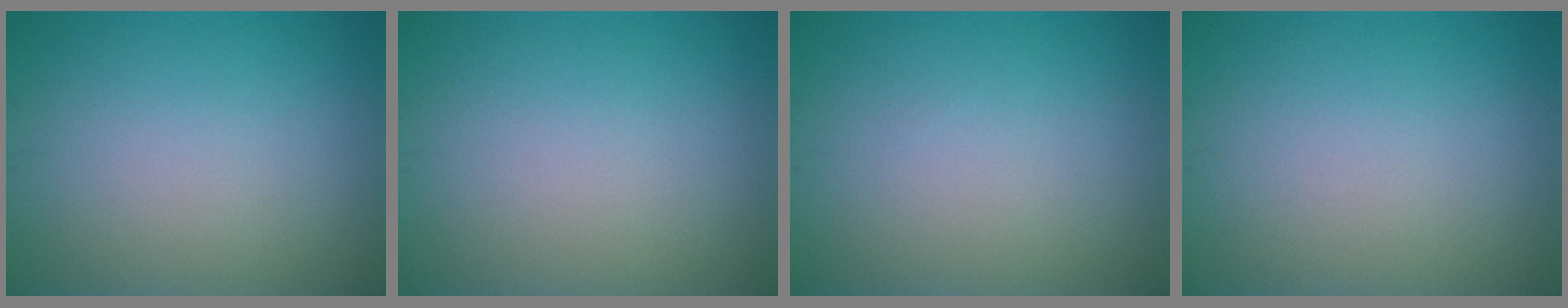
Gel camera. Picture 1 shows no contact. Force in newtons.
{"total": 0.0}
{"total": 0.0}
{"total": 0.0}